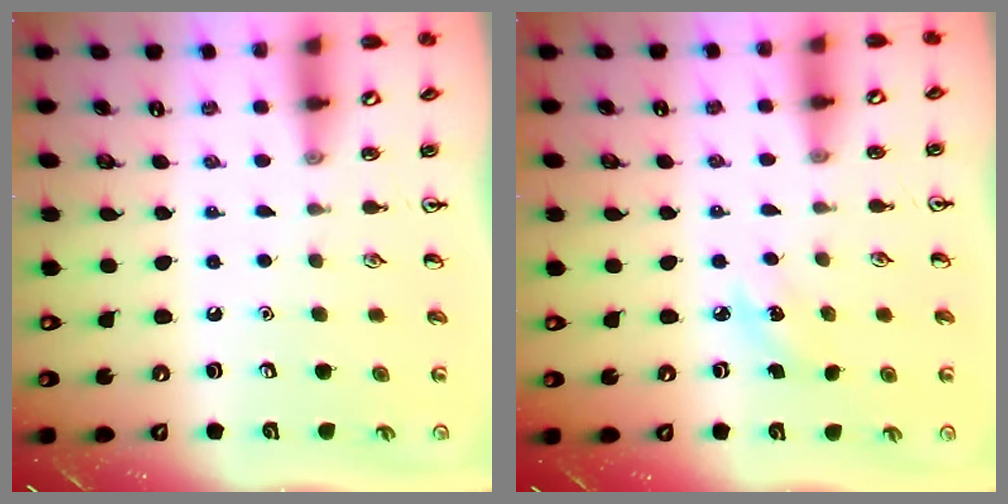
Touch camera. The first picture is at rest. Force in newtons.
{"total": 4.1, "press": 3.8, "slide": 1.4}